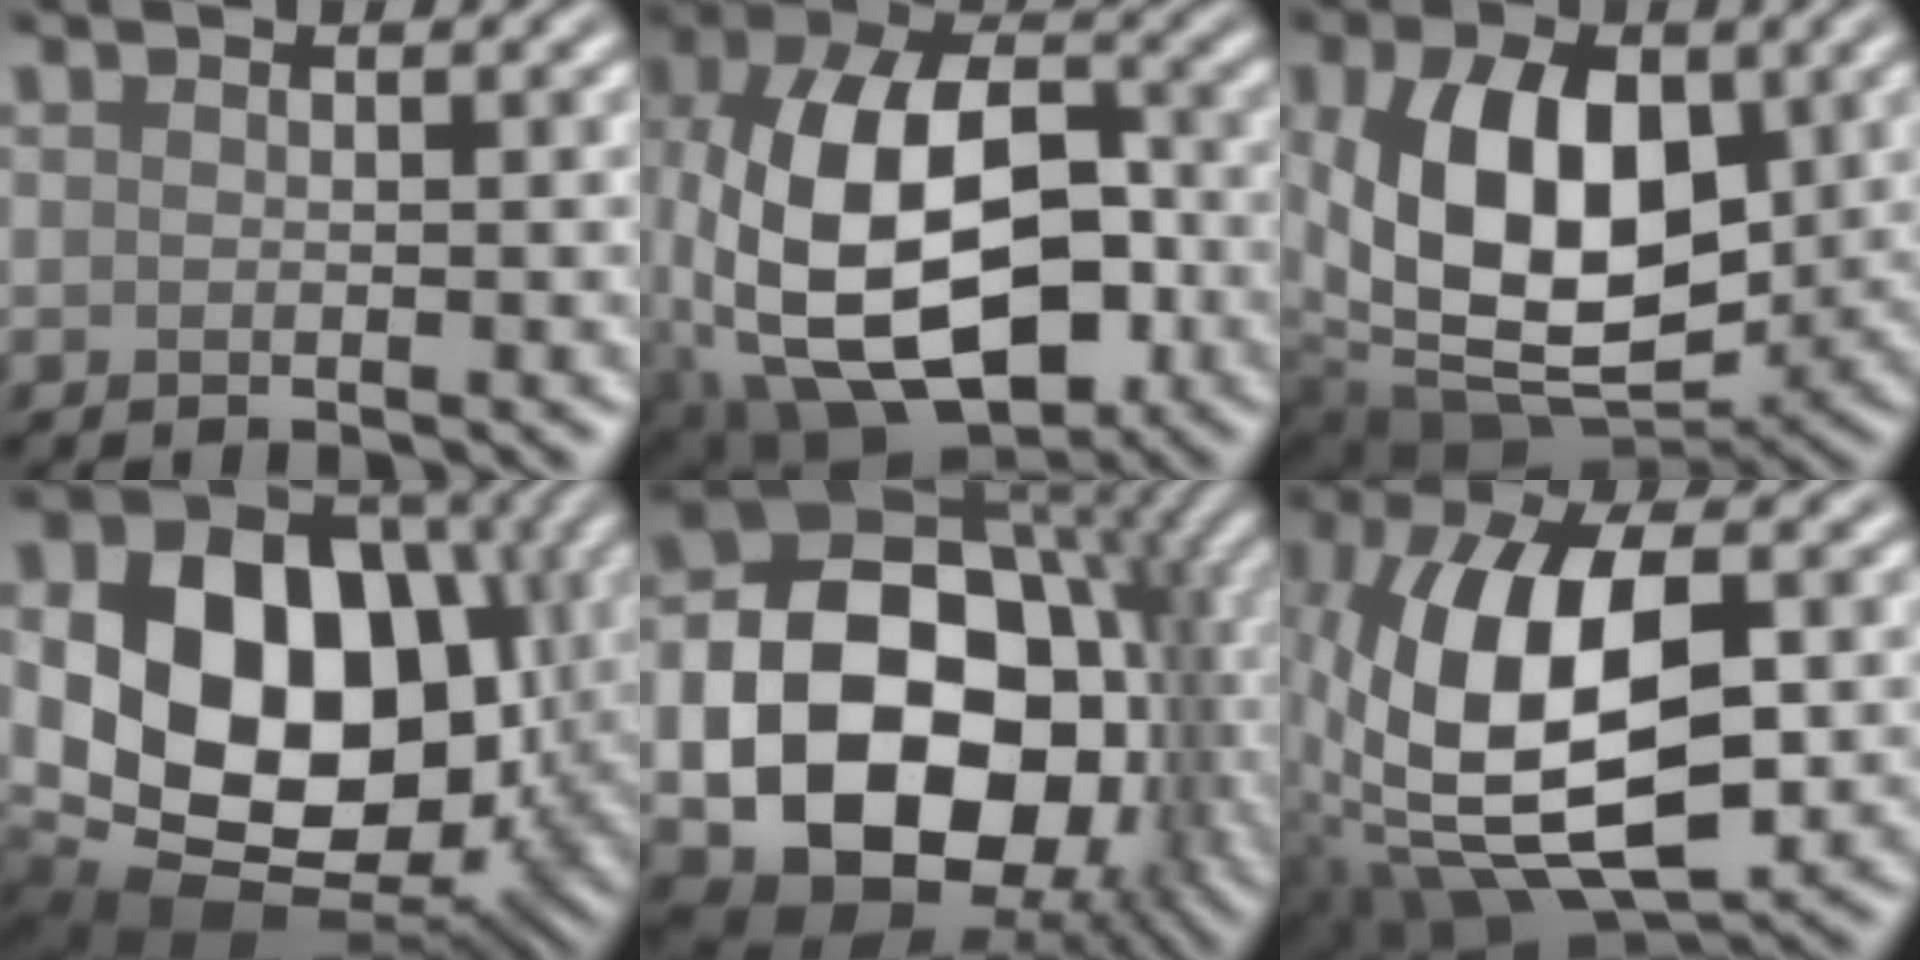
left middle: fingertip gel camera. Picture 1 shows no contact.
{"total": 16.3, "force": [-3.5, 9.9, 12.5], "torque": [-0.241, -0.011, -0.059]}
{"total": 11.7, "force": [1.3, 7.4, 9.0], "torque": [-0.163, -0.019, 0.033]}
{"total": 18.3, "force": [1.1, 13.3, 12.5], "torque": [-0.208, -0.011, 0.024]}
{"total": 18.3, "force": [-3.7, 13.4, 11.9], "torque": [-0.174, -0.027, -0.046]}
{"total": 13.3, "force": [-1.0, 6.4, 11.6], "torque": [-0.229, 0.008, -0.027]}